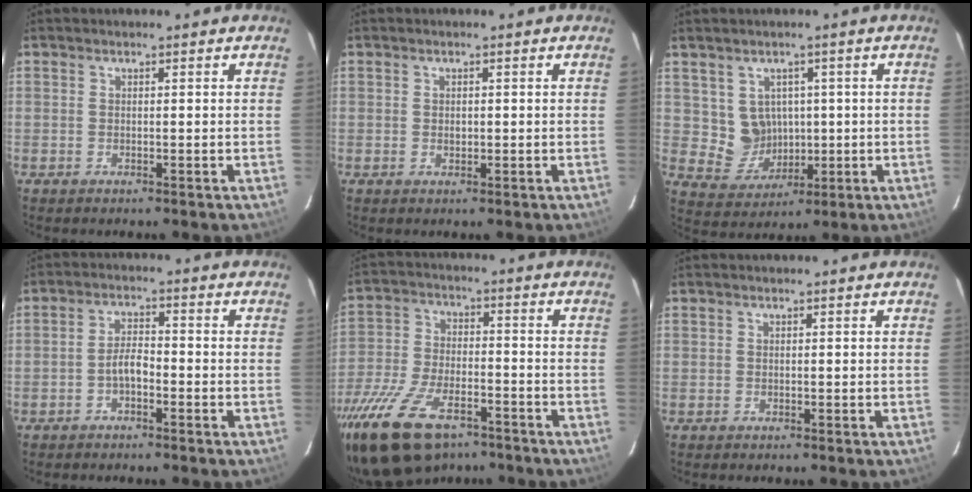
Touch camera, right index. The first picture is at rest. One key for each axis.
{"total": 1.0, "fx": 0.0, "fy": 0.8, "fz": 0.6, "tx": -0.009, "ty": 0.002, "tz": 0.002}
{"total": 6.8, "fx": 0.9, "fy": 6.6, "fz": 1.5, "tx": -0.040, "ty": 0.009, "tz": 0.037}
{"total": 3.2, "fx": -2.0, "fy": 1.3, "fz": 2.2, "tx": -0.047, "ty": 0.011, "tz": -0.036}
{"total": 18.8, "fx": -12.9, "fy": 8.8, "fz": 10.5, "tx": -0.234, "ty": -0.030, "tz": -0.227}
{"total": 0.0}